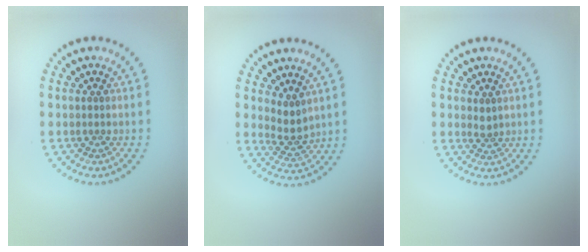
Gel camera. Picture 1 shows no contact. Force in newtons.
{"total": 2.1, "press": 1.6, "slide": 1.3}
{"total": 1.1, "press": 0.8, "slide": 0.7}